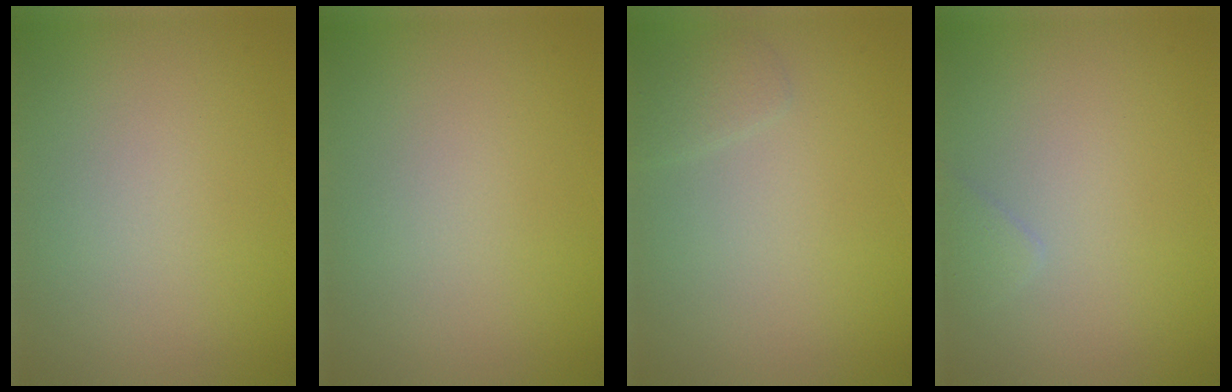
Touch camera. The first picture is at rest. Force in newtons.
{"total": 0.0}
{"total": 1.1, "press": 1.1, "slide": 0.1}
{"total": 0.9, "press": 0.9, "slide": 0.1}